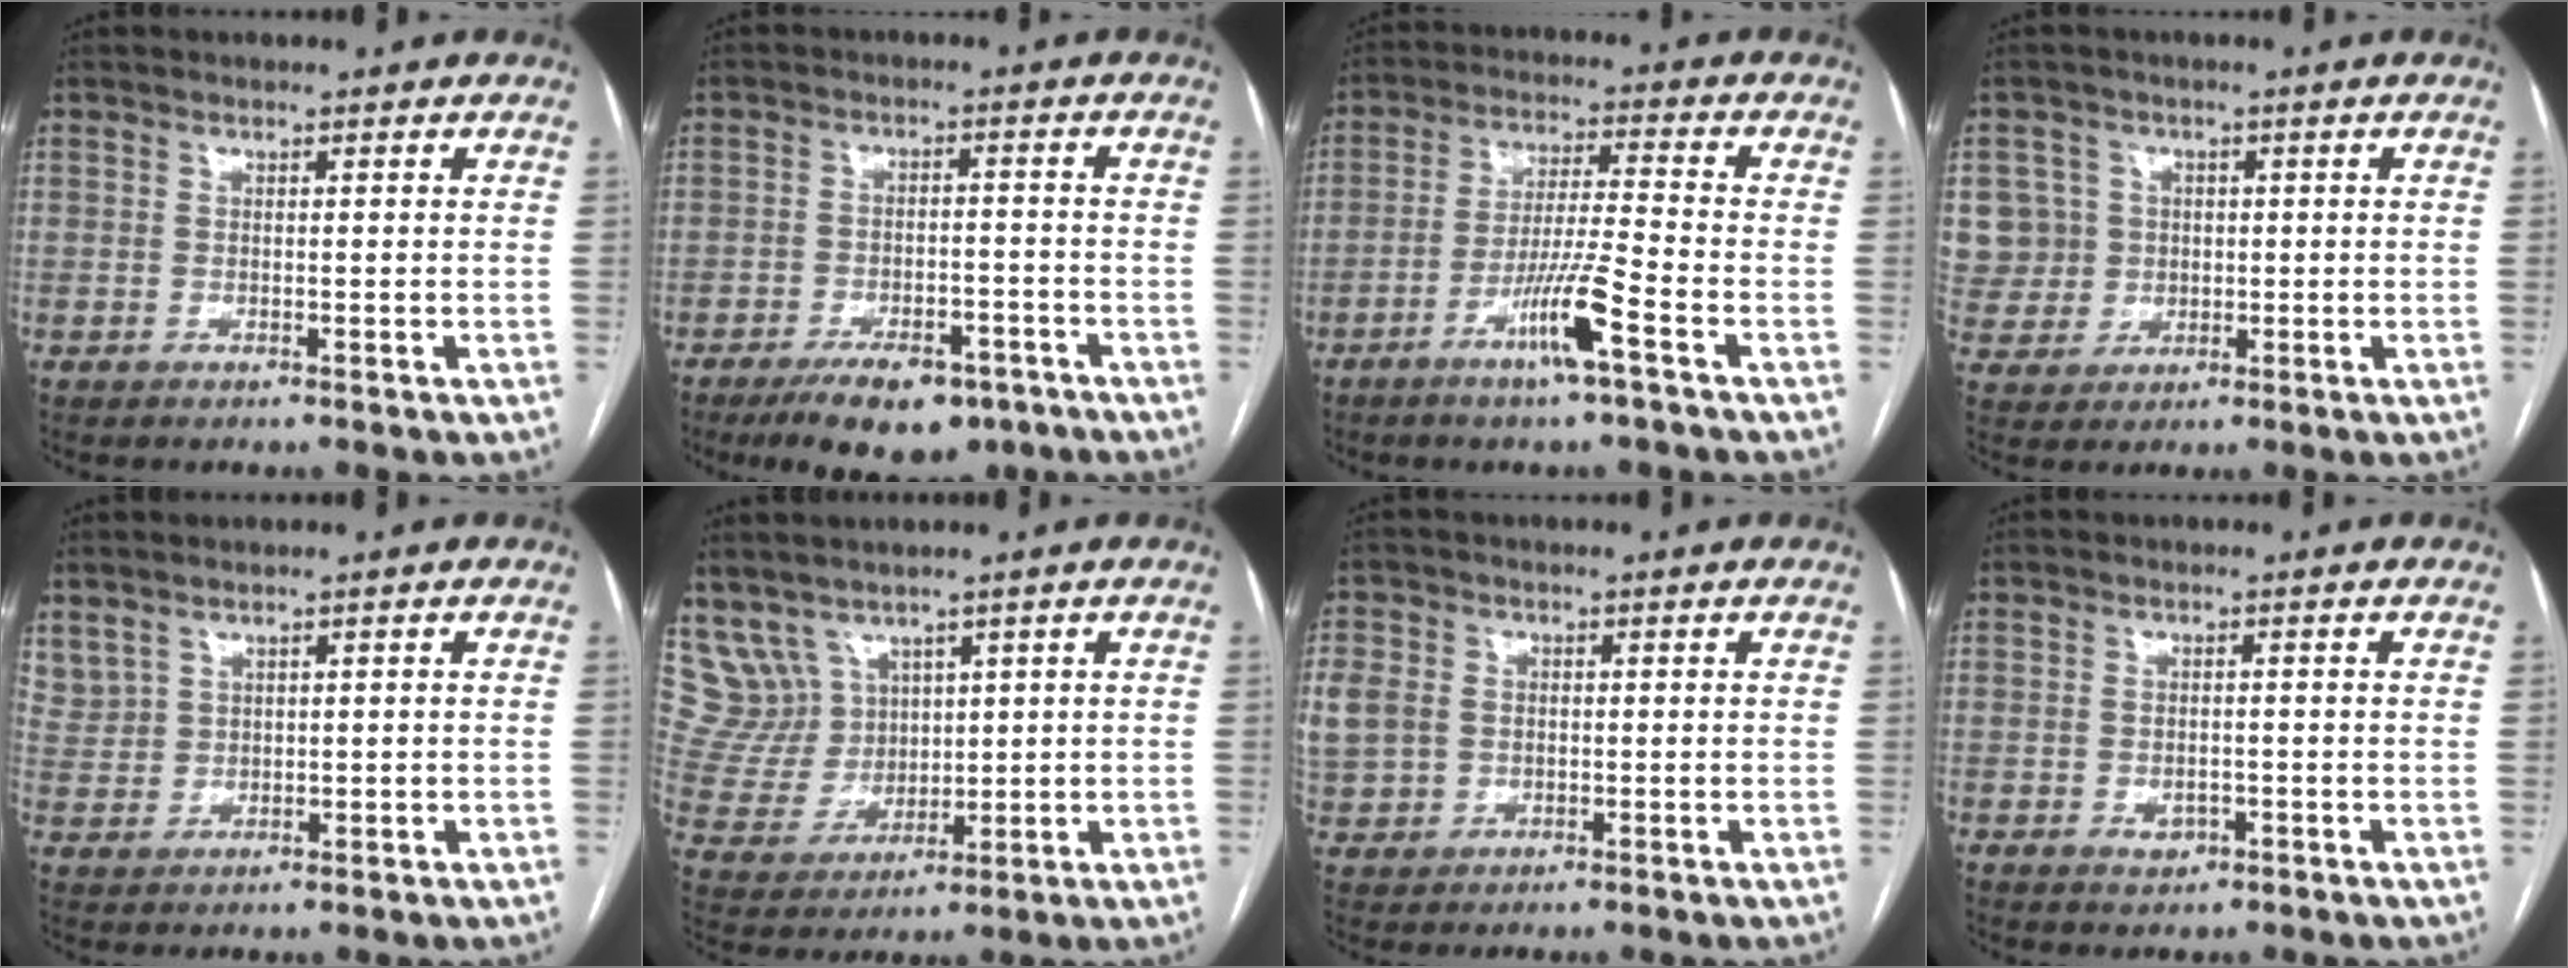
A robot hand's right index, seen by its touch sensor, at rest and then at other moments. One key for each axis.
{"total": 10.2, "fx": -7.3, "fy": 4.3, "fz": 5.7, "tx": -0.083, "ty": 0.000, "tz": -0.111}
{"total": 8.4, "fx": -4.5, "fy": -0.3, "fz": 7.1, "tx": -0.136, "ty": -0.004, "tz": -0.084}
{"total": 8.2, "fx": 1.6, "fy": 8.0, "fz": 0.4, "tx": -0.013, "ty": 0.032, "tz": 0.045}
{"total": 4.4, "fx": 3.1, "fy": 3.0, "fz": 1.1, "tx": -0.030, "ty": 0.012, "tz": 0.077}
{"total": 7.4, "fx": 5.0, "fy": 5.5, "fz": 0.4, "tx": -0.025, "ty": 0.033, "tz": 0.121}
{"total": 12.6, "fx": 0.7, "fy": 11.4, "fz": 5.4, "tx": -0.194, "ty": 0.025, "tz": 0.029}
{"total": 1.8, "fx": -0.8, "fy": 1.2, "fz": 1.0, "tx": -0.011, "ty": 0.003, "tz": -0.006}